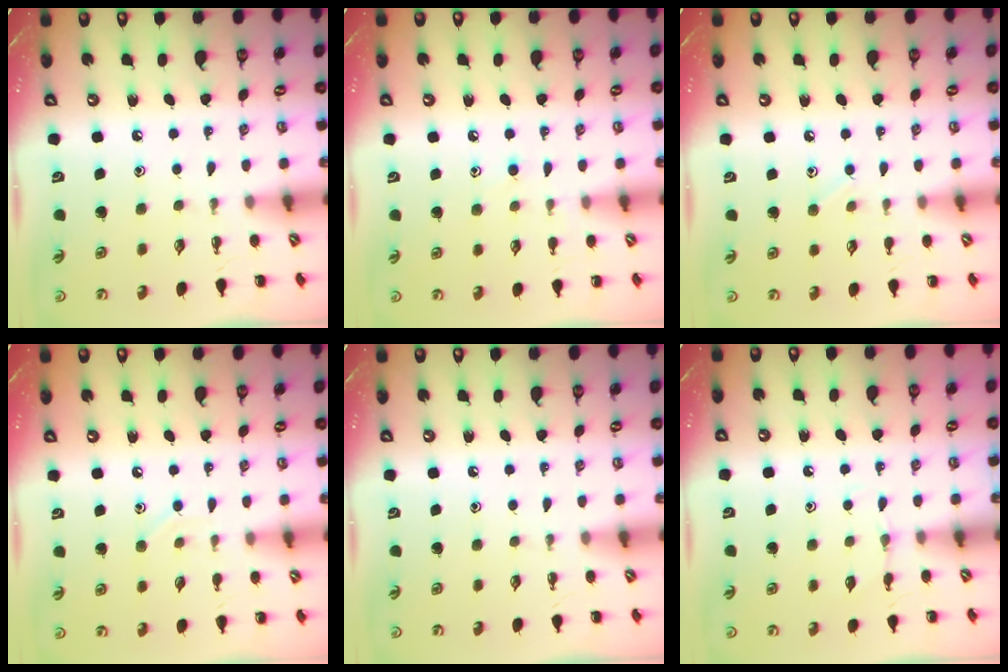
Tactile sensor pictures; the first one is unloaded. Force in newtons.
{"total": 6.8, "press": 6.5, "slide": 2.0}
{"total": 4.1, "press": 3.9, "slide": 1.3}
{"total": 3.8, "press": 3.7, "slide": 1.1}
{"total": 0.0}
{"total": 3.8, "press": 3.6, "slide": 1.2}